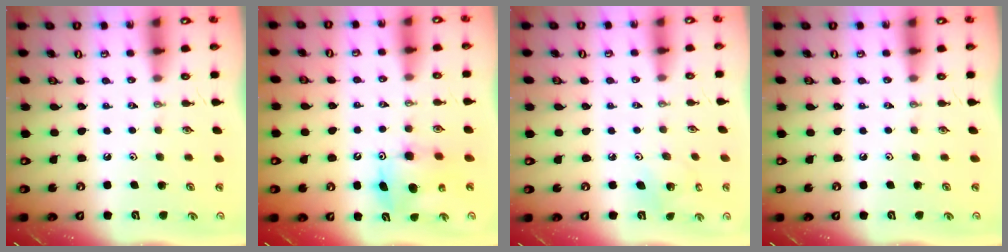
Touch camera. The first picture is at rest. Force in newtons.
{"total": 8.0, "press": 7.9, "slide": 0.5}
{"total": 3.7, "press": 3.6, "slide": 0.3}
{"total": 0.0}